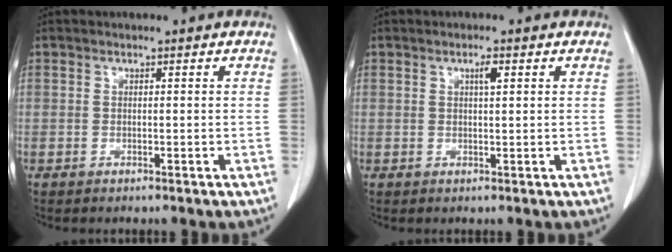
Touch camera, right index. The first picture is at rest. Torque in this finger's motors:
{"motor_torque": [0.04, 0.00, 0.00, 0.02]}